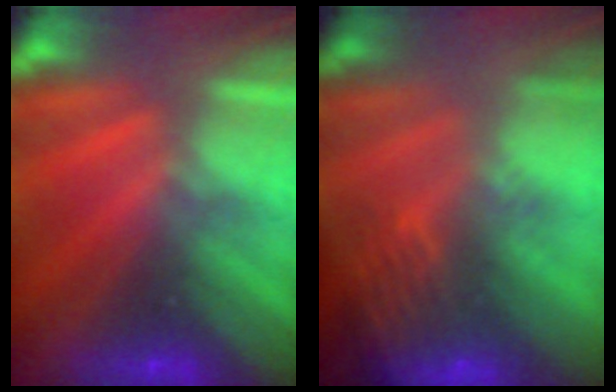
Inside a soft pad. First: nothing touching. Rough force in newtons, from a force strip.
{"total": 6.1}